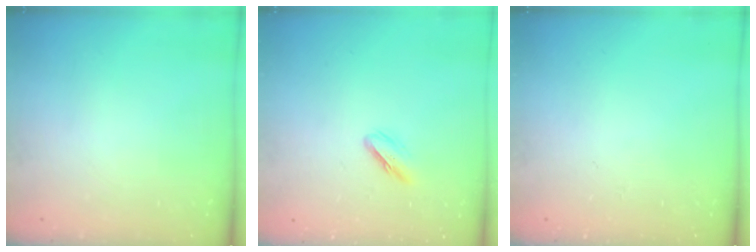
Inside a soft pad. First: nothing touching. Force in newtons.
{"total": 4.6, "press": 4.2, "slide": 1.6}
{"total": 0.0}